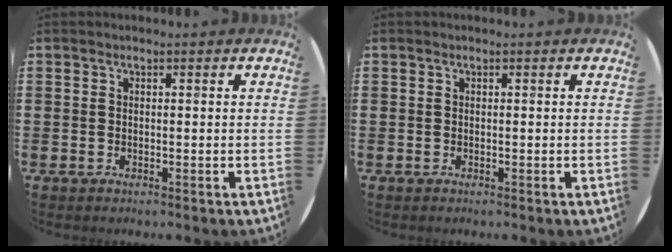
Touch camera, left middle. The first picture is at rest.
{"total": 0.0}